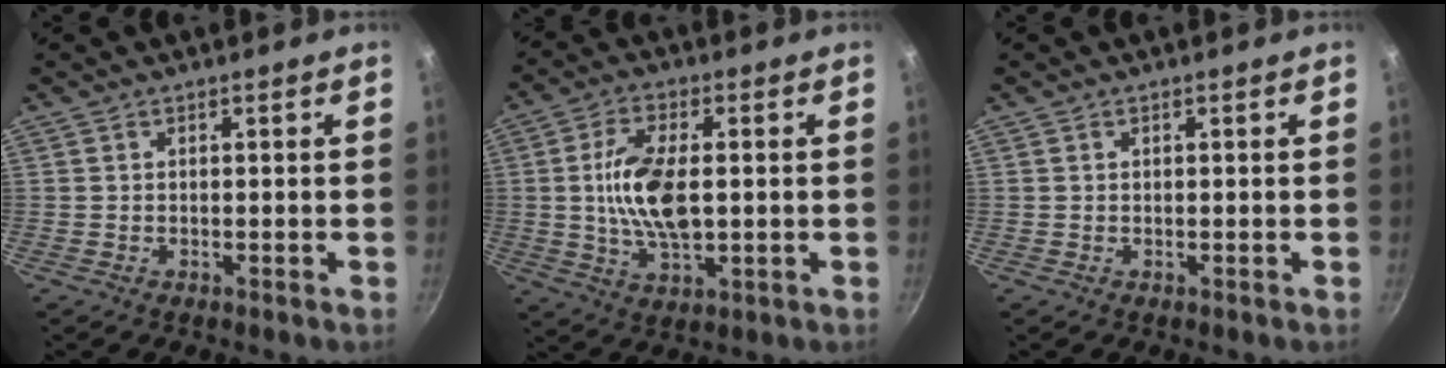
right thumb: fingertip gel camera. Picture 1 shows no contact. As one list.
[{"total": 11.9, "force": [0.5, 5.8, 10.4], "torque": [-0.194, 0.004, 0.009]}, {"total": 0.0}]